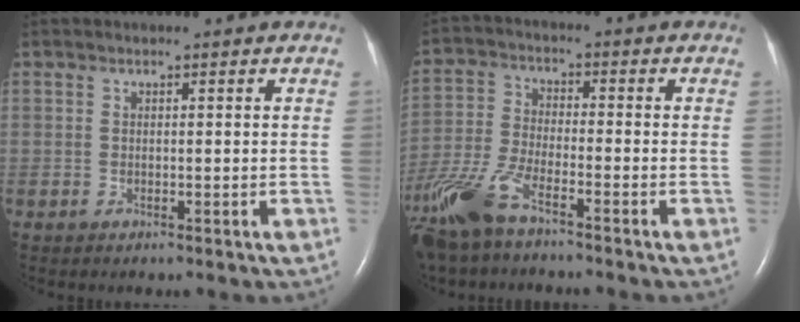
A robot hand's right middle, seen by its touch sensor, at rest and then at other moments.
{"total": 11.1, "force": [-8.1, 2.8, 7.0], "torque": [-0.162, -0.021, -0.158]}